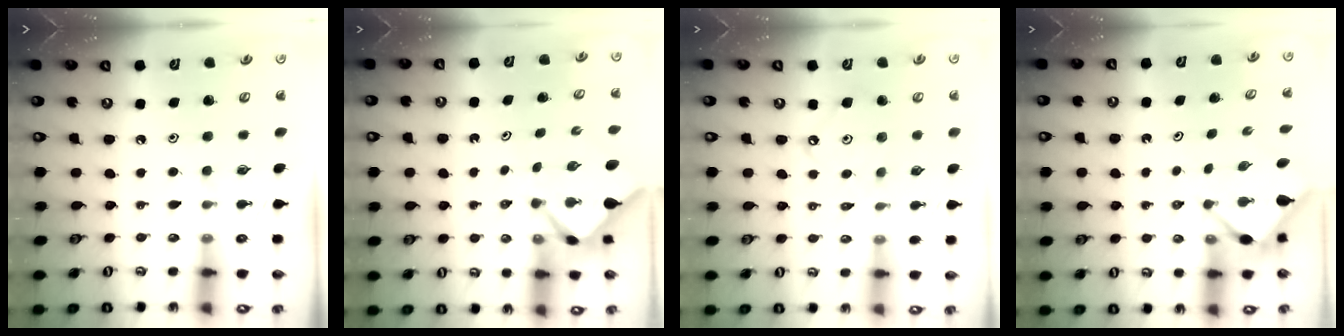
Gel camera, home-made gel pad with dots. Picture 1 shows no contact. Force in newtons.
{"total": 2.3, "press": 2.3, "slide": 0.3}
{"total": 5.5, "press": 5.4, "slide": 0.7}
{"total": 2.9, "press": 2.9, "slide": 0.3}